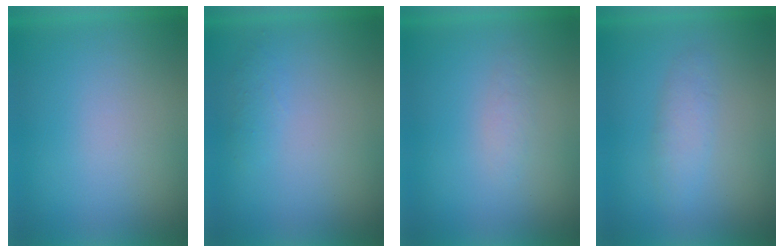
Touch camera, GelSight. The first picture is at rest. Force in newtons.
{"total": 2.1}
{"total": 1.3}
{"total": 2.4}